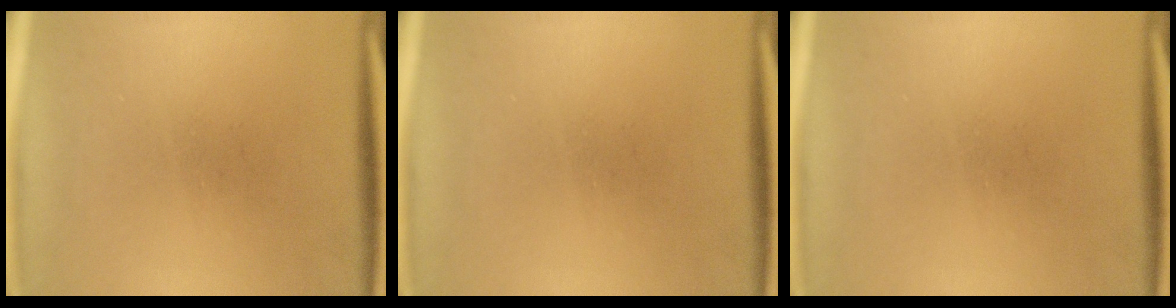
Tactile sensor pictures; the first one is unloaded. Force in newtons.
{"total": 0.0}
{"total": 0.0}